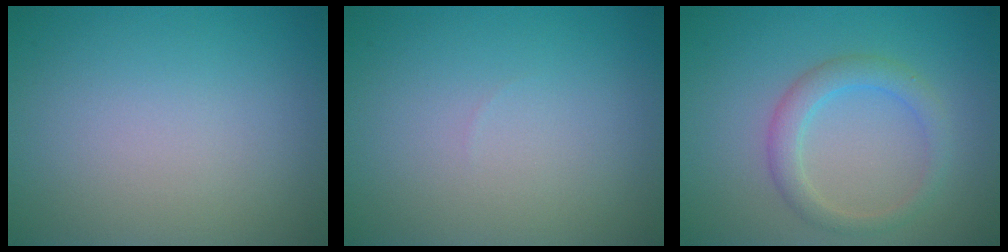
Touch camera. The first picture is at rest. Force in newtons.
{"total": 0.0}
{"total": 2.7, "press": 2.7, "slide": 0.1}